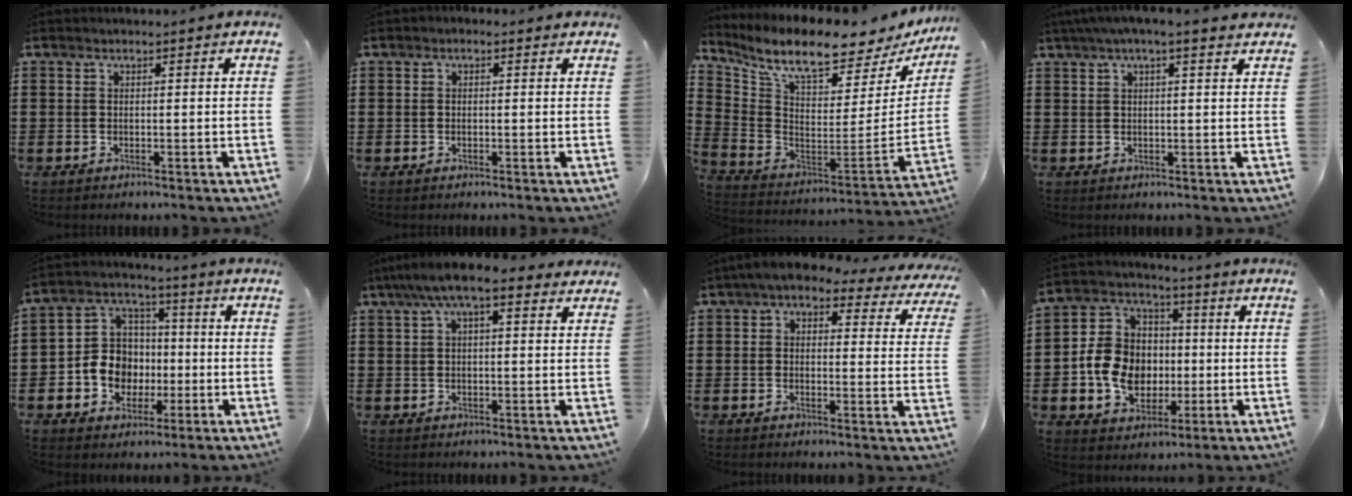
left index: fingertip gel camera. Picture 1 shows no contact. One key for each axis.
{"total": 0.6, "fx": -0.2, "fy": 0.4, "fz": 0.3, "tx": -0.007, "ty": 0.002, "tz": -0.004}
{"total": 9.1, "fx": 7.7, "fy": 1.3, "fz": 4.7, "tx": -0.119, "ty": -0.070, "tz": 0.129}
{"total": 3.1, "fx": 2.1, "fy": 0.3, "fz": 2.3, "tx": -0.051, "ty": 0.005, "tz": 0.037}
{"total": 8.5, "fx": -1.5, "fy": 7.8, "fz": 3.0, "tx": -0.090, "ty": 0.010, "tz": -0.026}
{"total": 6.9, "fx": 4.0, "fy": 1.8, "fz": 5.3, "tx": -0.109, "ty": 0.007, "tz": 0.069}
{"total": 4.9, "fx": 3.9, "fy": 1.4, "fz": 2.6, "tx": -0.066, "ty": -0.013, "tz": 0.066}
{"total": 10.2, "fx": -1.3, "fy": 8.8, "fz": 4.9, "tx": -0.127, "ty": 0.024, "tz": -0.021}